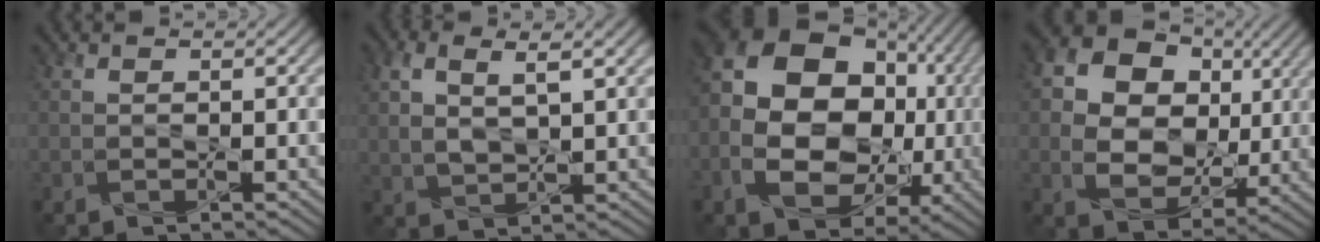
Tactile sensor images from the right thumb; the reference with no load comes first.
{"total": 5.9, "force": [2.4, 2.5, 4.8], "torque": [-0.102, -0.001, 0.049]}
{"total": 16.7, "force": [-1.2, 12.4, 11.1], "torque": [-0.210, -0.008, -0.020]}
{"total": 13.6, "force": [3.5, 10.5, 8.0], "torque": [-0.176, 0.022, 0.065]}